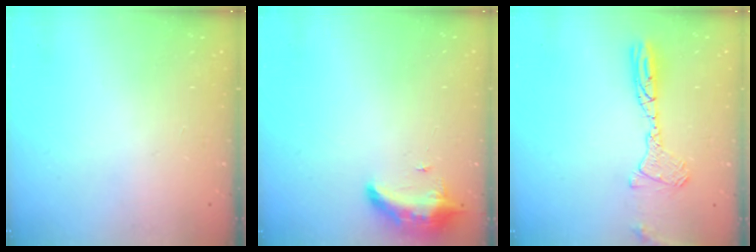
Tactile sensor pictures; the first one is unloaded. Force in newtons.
{"total": 8.2, "press": 8.1, "slide": 1.6}
{"total": 13.0, "press": 12.6, "slide": 3.3}